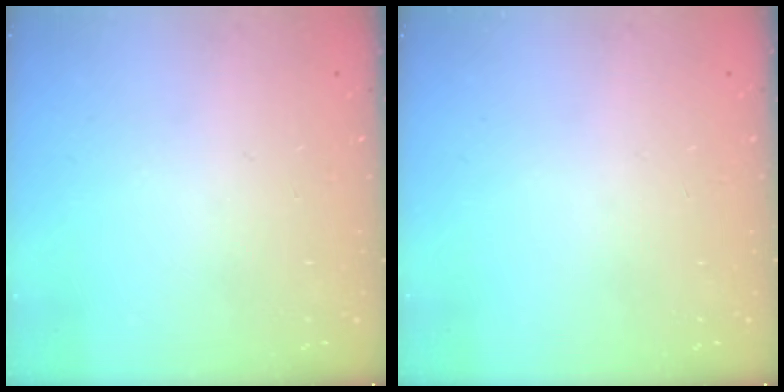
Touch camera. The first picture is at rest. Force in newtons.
{"total": 0.0}